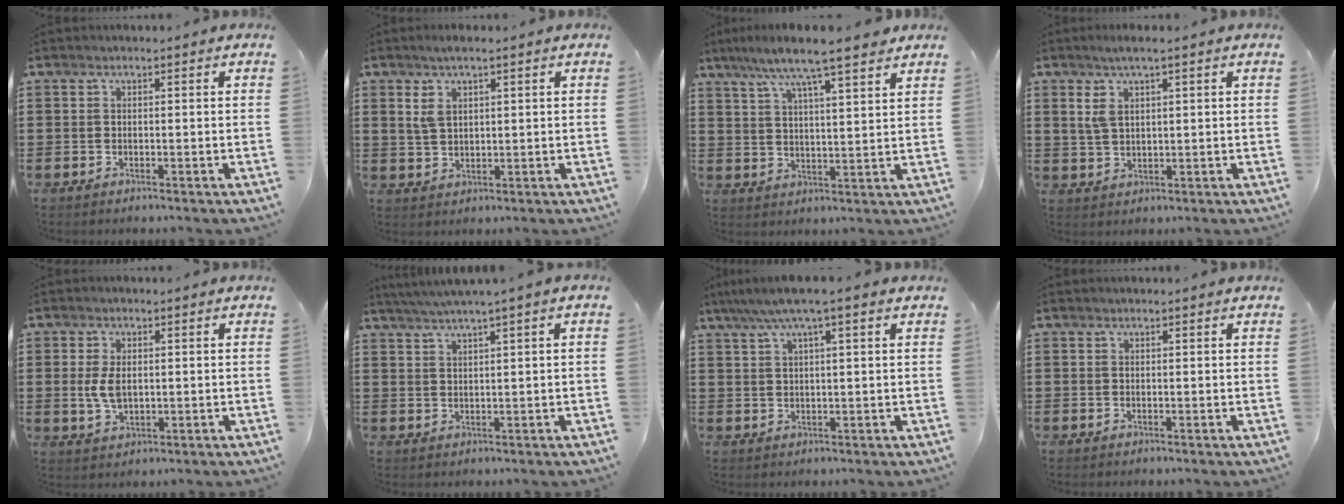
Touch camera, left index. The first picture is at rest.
{"total": 3.7, "force": [1.7, 1.5, 2.9], "torque": [-0.061, 0.007, 0.029]}
{"total": 7.9, "force": [6.4, 0.5, 4.7], "torque": [-0.111, -0.019, 0.110]}
{"total": 4.3, "force": [1.8, 1.4, 3.6], "torque": [-0.073, 0.005, 0.032]}
{"total": 4.2, "force": [0.2, 2.4, 3.5], "torque": [-0.086, 0.001, -0.001]}
{"total": 2.4, "force": [1.5, -0.5, 1.8], "torque": [-0.036, -0.003, 0.027]}
{"total": 4.3, "force": [2.5, 0.0, 3.5], "torque": [-0.073, 0.001, 0.041]}
{"total": 0.0}